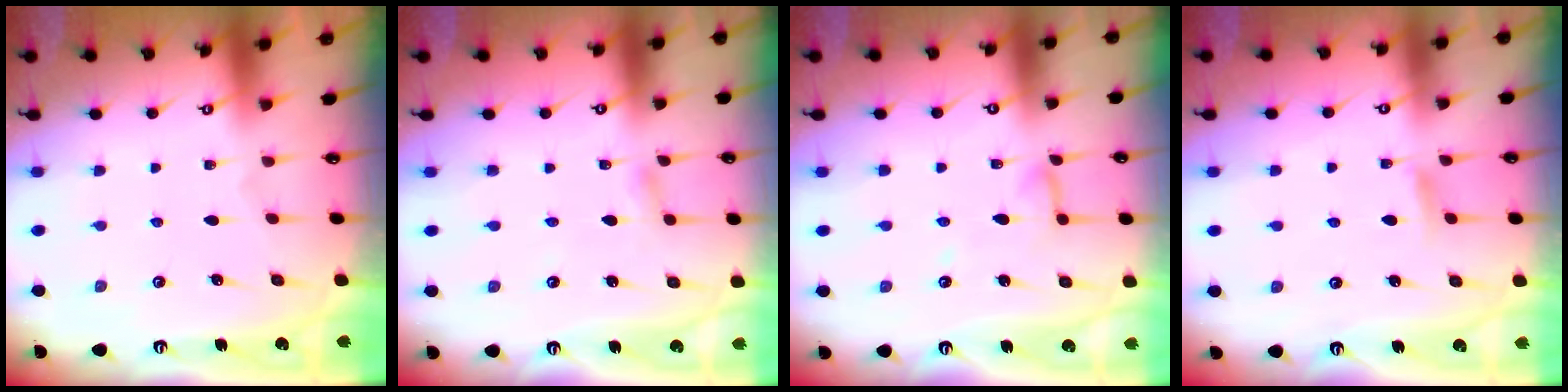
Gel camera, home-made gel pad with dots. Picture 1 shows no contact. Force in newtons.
{"total": 2.8, "press": 2.8, "slide": 0.3}
{"total": 5.7, "press": 5.7, "slide": 0.2}
{"total": 5.5, "press": 5.4, "slide": 0.6}